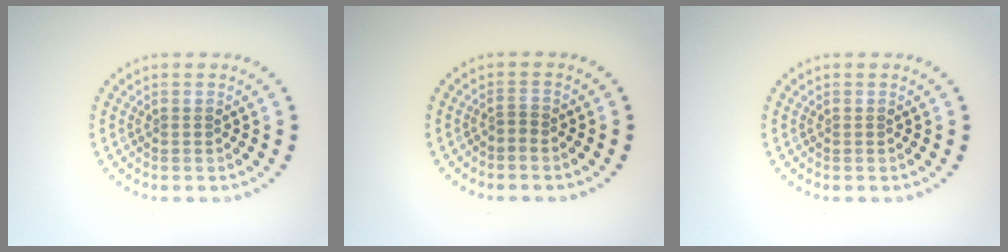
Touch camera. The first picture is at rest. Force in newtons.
{"total": 0.8, "press": 0.4, "slide": 0.7}
{"total": 0.0}